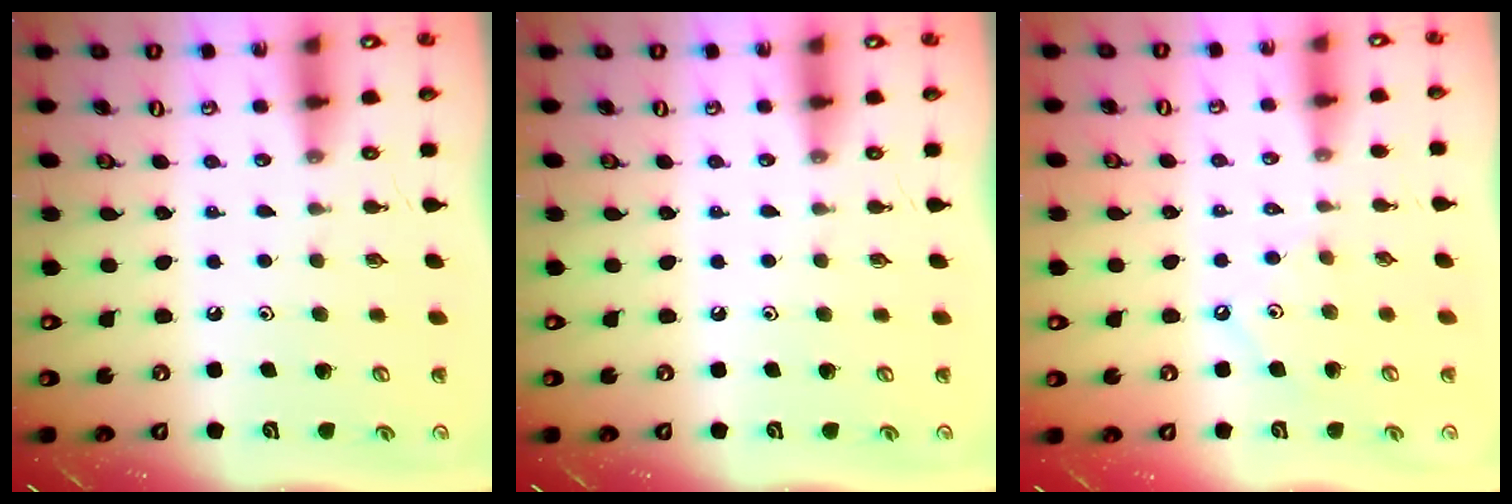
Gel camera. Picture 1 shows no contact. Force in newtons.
{"total": 0.0}
{"total": 1.9, "press": 1.9, "slide": 0.4}